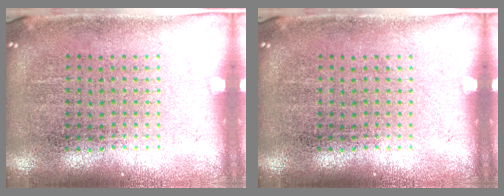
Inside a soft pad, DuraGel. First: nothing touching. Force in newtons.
{"total": 0.0}